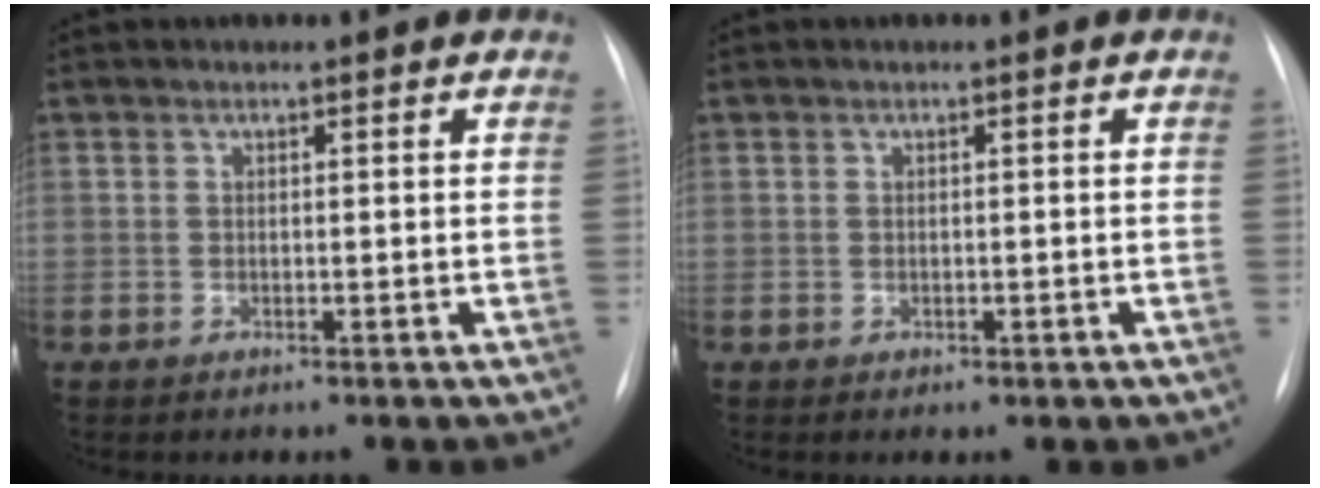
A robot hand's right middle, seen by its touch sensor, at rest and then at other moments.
{"total": 0.9, "force": [-0.3, 0.6, 0.5], "torque": [-0.006, 0.001, 0.000]}